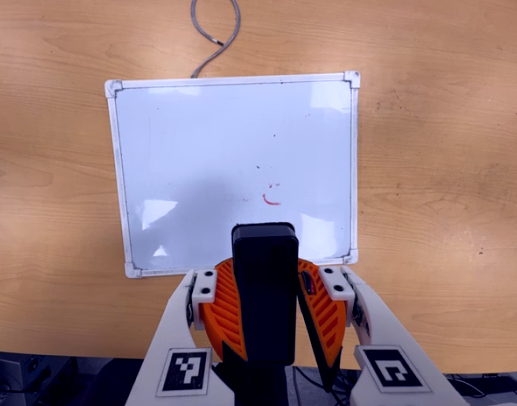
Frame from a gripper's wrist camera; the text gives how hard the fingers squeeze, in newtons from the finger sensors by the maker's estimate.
{"total": 10.6, "left": 10.5, "right": 10.7}